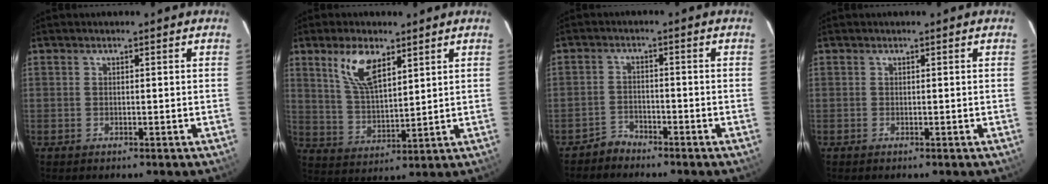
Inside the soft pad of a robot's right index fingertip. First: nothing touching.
{"total": 9.3, "force": [5.3, 4.0, 6.5], "torque": [-0.125, 0.006, 0.112]}
{"total": 2.7, "force": [-2.5, 1.0, -0.2], "torque": [0.001, 0.008, -0.048]}
{"total": 0.0}